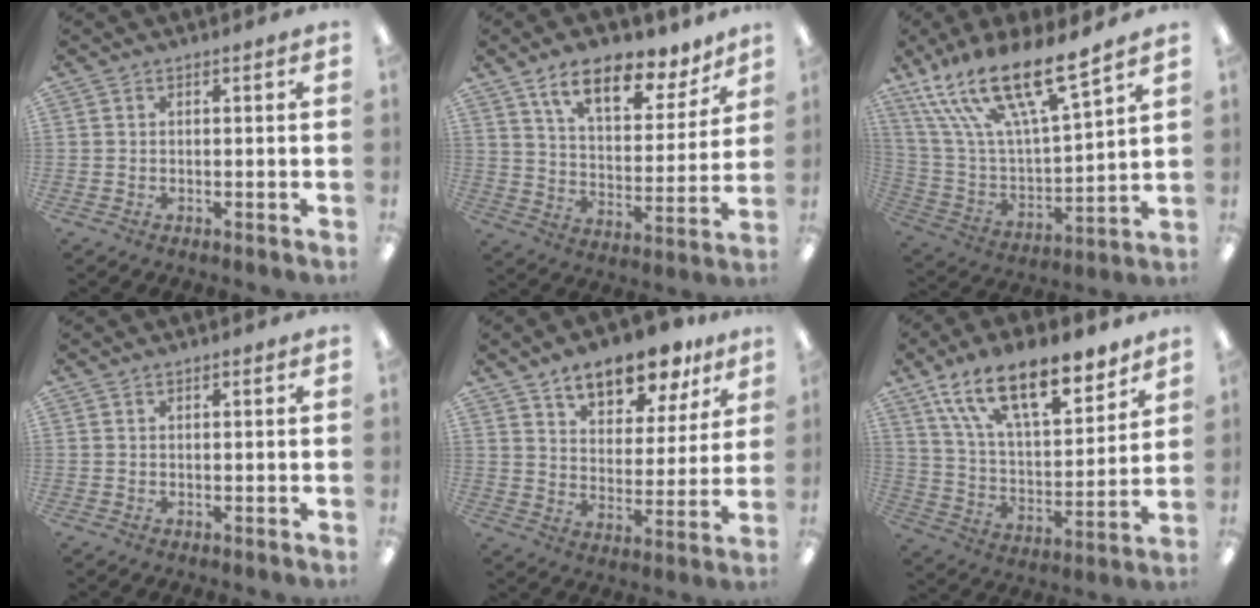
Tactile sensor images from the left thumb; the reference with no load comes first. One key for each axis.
{"total": 14.9, "fx": 10.7, "fy": 5.9, "fz": 8.5, "tx": -0.132, "ty": -0.060, "tz": 0.182}
{"total": 20.7, "fx": 15.7, "fy": 5.1, "fz": 12.5, "tx": -0.242, "ty": -0.105, "tz": 0.270}
{"total": 0.6, "fx": 0.4, "fy": 0.2, "fz": 0.3, "tx": -0.006, "ty": 0.002, "tz": 0.007}
{"total": 13.1, "fx": 10.4, "fy": 5.3, "fz": 5.8, "tx": -0.085, "ty": -0.061, "tz": 0.183}
{"total": 19.6, "fx": 14.0, "fy": 7.7, "fz": 11.3, "tx": -0.195, "ty": -0.073, "tz": 0.243}